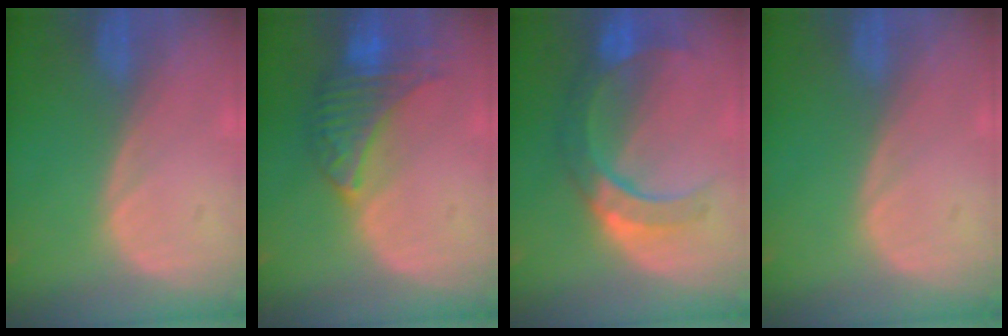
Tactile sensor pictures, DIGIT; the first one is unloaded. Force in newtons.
{"total": 7.2, "press": 7.0, "slide": 1.6}
{"total": 7.2, "press": 7.2, "slide": 0.8}
{"total": 0.0}